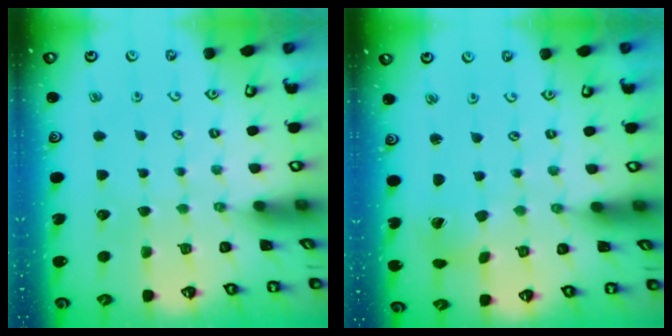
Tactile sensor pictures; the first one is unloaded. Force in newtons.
{"total": 1.4, "press": 1.4, "slide": 0.2}